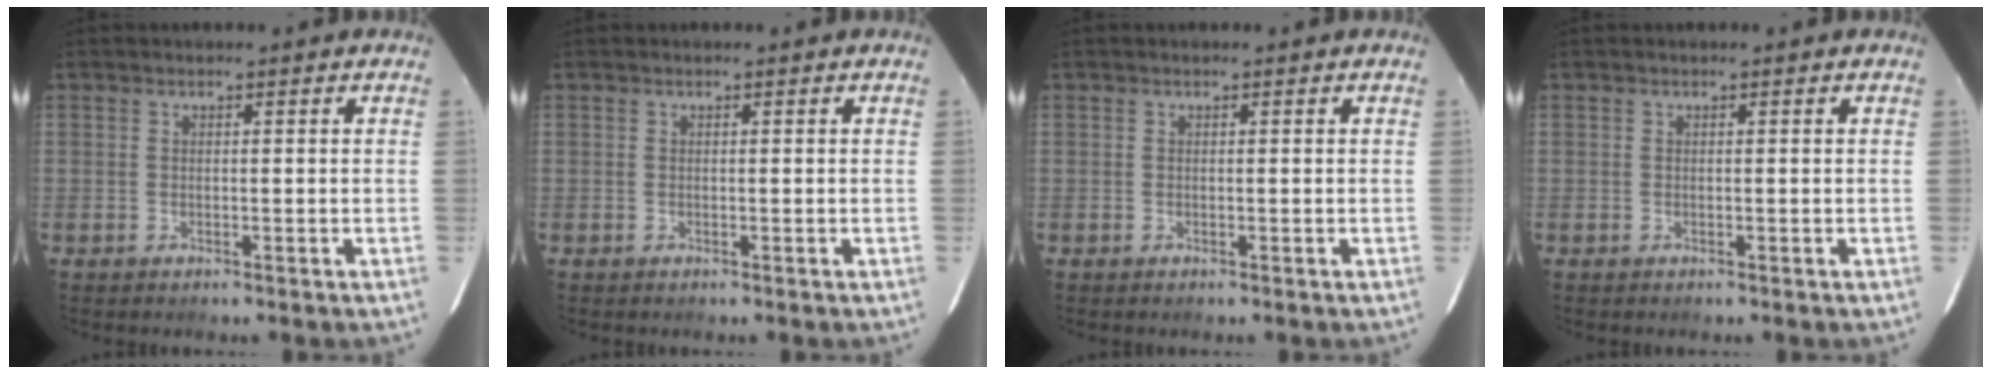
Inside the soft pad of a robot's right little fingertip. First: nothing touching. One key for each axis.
{"total": 0.0}
{"total": 0.0}
{"total": 0.0}